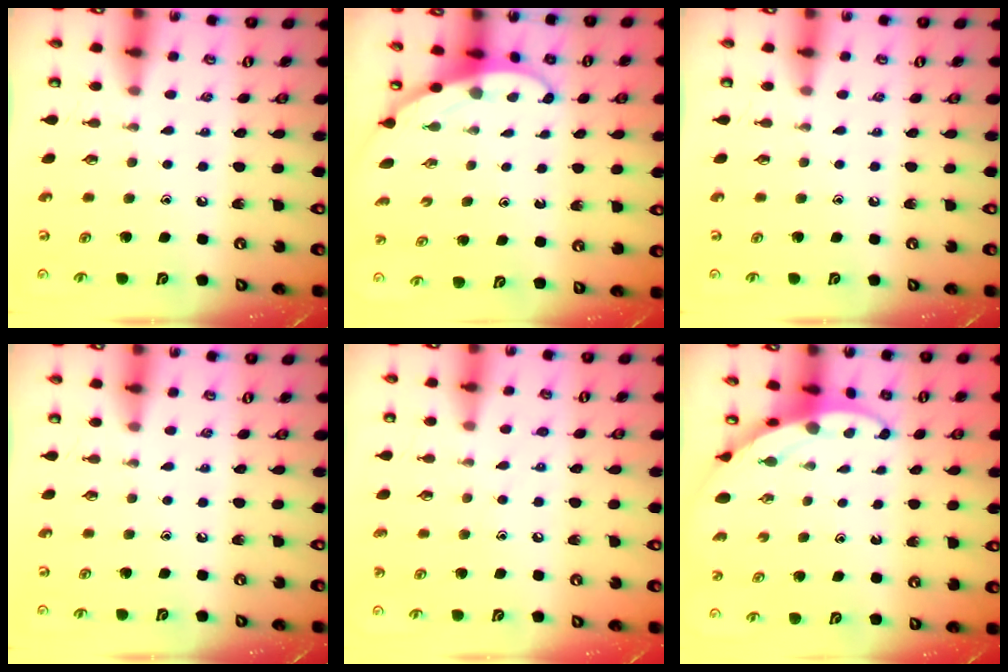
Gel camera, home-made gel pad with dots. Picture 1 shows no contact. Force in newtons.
{"total": 3.0, "press": 3.0, "slide": 0.2}
{"total": 0.0}
{"total": 0.0}
{"total": 6.5, "press": 6.5, "slide": 0.7}
{"total": 3.2, "press": 3.2, "slide": 0.3}